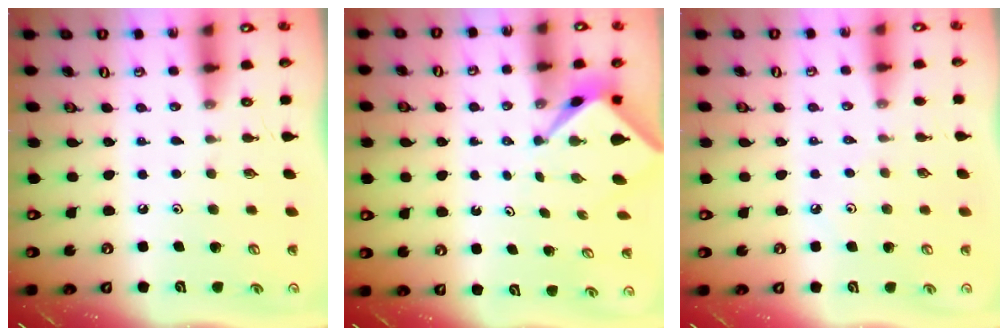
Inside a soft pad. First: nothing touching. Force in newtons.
{"total": 2.1, "press": 2.1, "slide": 0.3}
{"total": 2.0, "press": 2.0, "slide": 0.5}